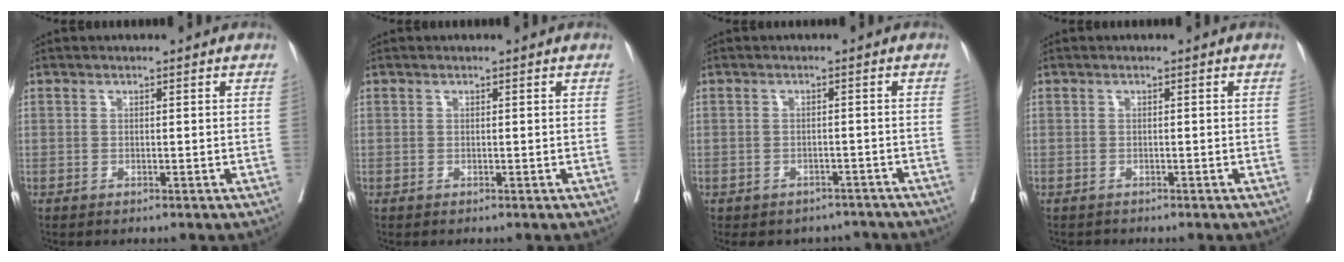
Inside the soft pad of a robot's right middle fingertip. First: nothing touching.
{"total": 0.0}
{"total": 6.0, "force": [-5.3, 2.9, 0.2], "torque": [0.010, 0.013, -0.059]}
{"total": 0.7, "force": [-0.6, 0.2, -0.1], "torque": [-0.006, -0.002, -0.013]}